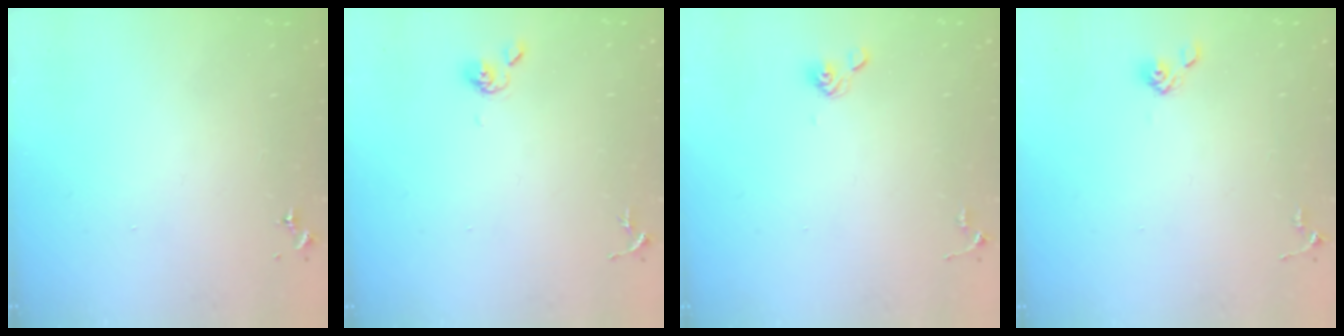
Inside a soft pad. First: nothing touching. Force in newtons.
{"total": 4.4, "press": 4.3, "slide": 0.8}
{"total": 5.7, "press": 5.3, "slide": 2.1}
{"total": 3.9, "press": 3.6, "slide": 1.5}